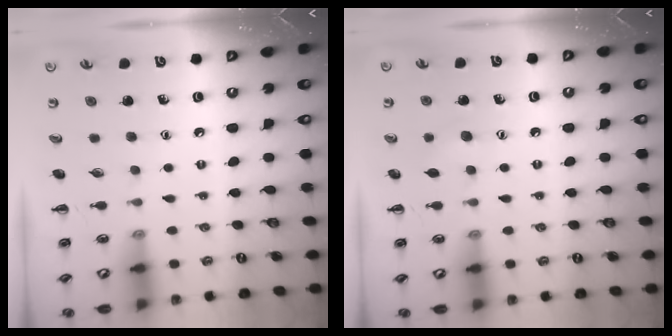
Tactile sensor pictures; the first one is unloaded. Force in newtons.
{"total": 4.7, "press": 4.5, "slide": 1.3}